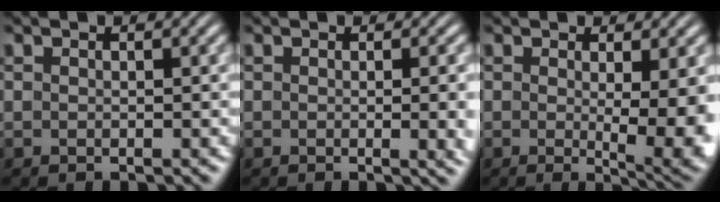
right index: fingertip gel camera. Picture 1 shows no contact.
{"total": 2.3, "force": [-0.1, 0.1, 2.3], "torque": [-0.021, 0.002, -0.006]}
{"total": 6.0, "force": [-0.8, 1.5, 5.7], "torque": [-0.073, -0.020, -0.007]}